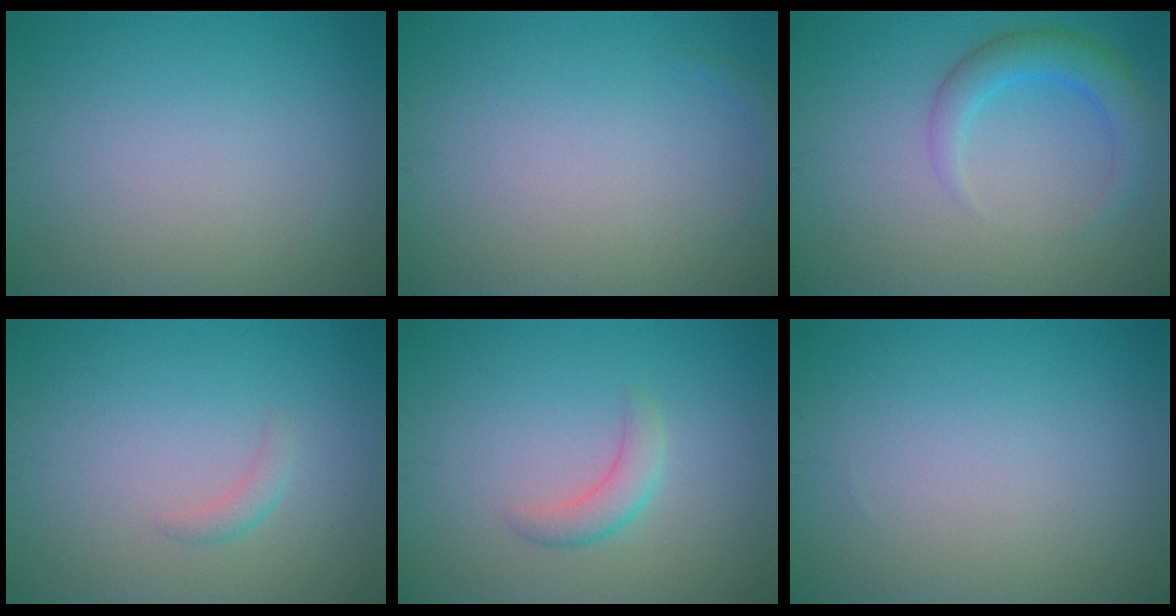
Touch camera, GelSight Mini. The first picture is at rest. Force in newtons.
{"total": 0.6, "press": 0.6, "slide": 0.1}
{"total": 3.5, "press": 3.5, "slide": 0.1}
{"total": 1.0, "press": 1.0, "slide": 0.0}
{"total": 2.0, "press": 1.9, "slide": 0.2}
{"total": 0.0}